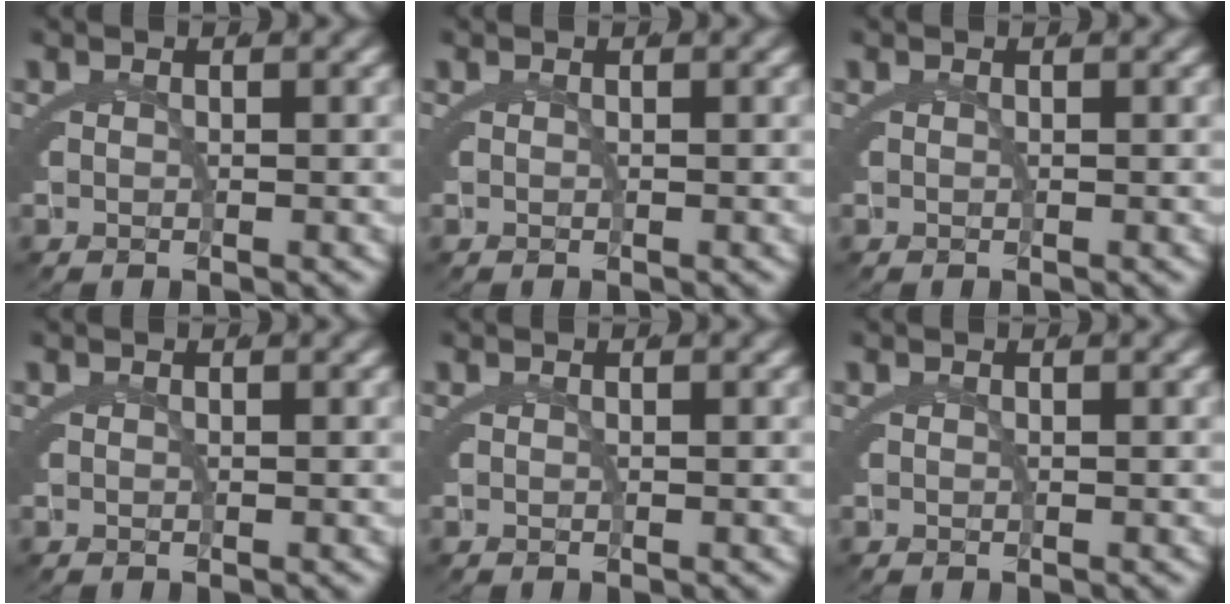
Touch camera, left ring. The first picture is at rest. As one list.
[{"total": 0.0}, {"total": 0.0}, {"total": 0.0}, {"total": 0.0}, {"total": 0.0}]